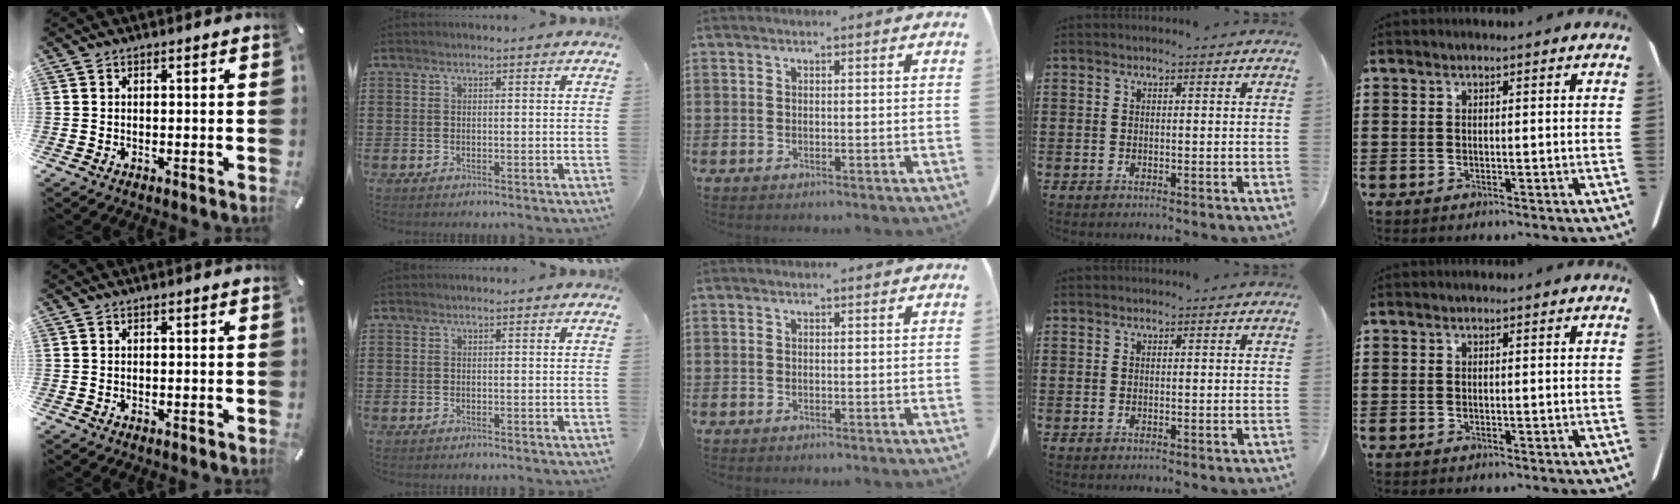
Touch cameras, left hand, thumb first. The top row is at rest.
{}